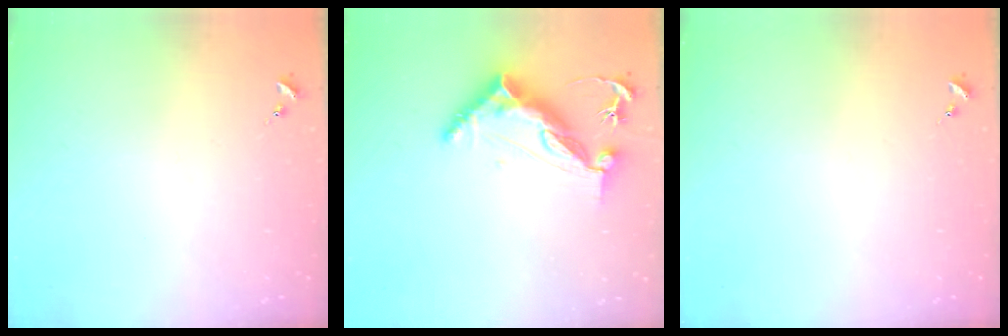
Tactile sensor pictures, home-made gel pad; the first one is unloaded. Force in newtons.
{"total": 10.7, "press": 10.6, "slide": 1.2}
{"total": 0.0}